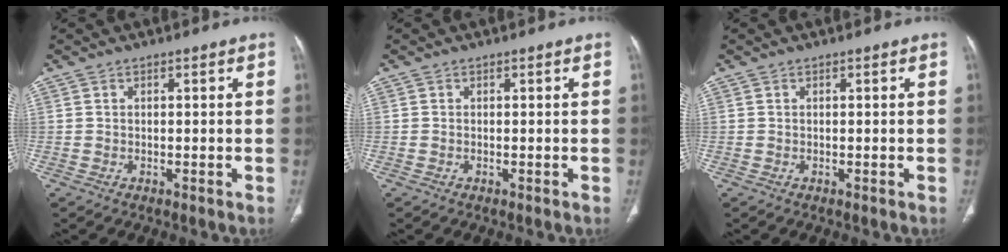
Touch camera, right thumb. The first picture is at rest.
{"total": 0.0}
{"total": 0.0}